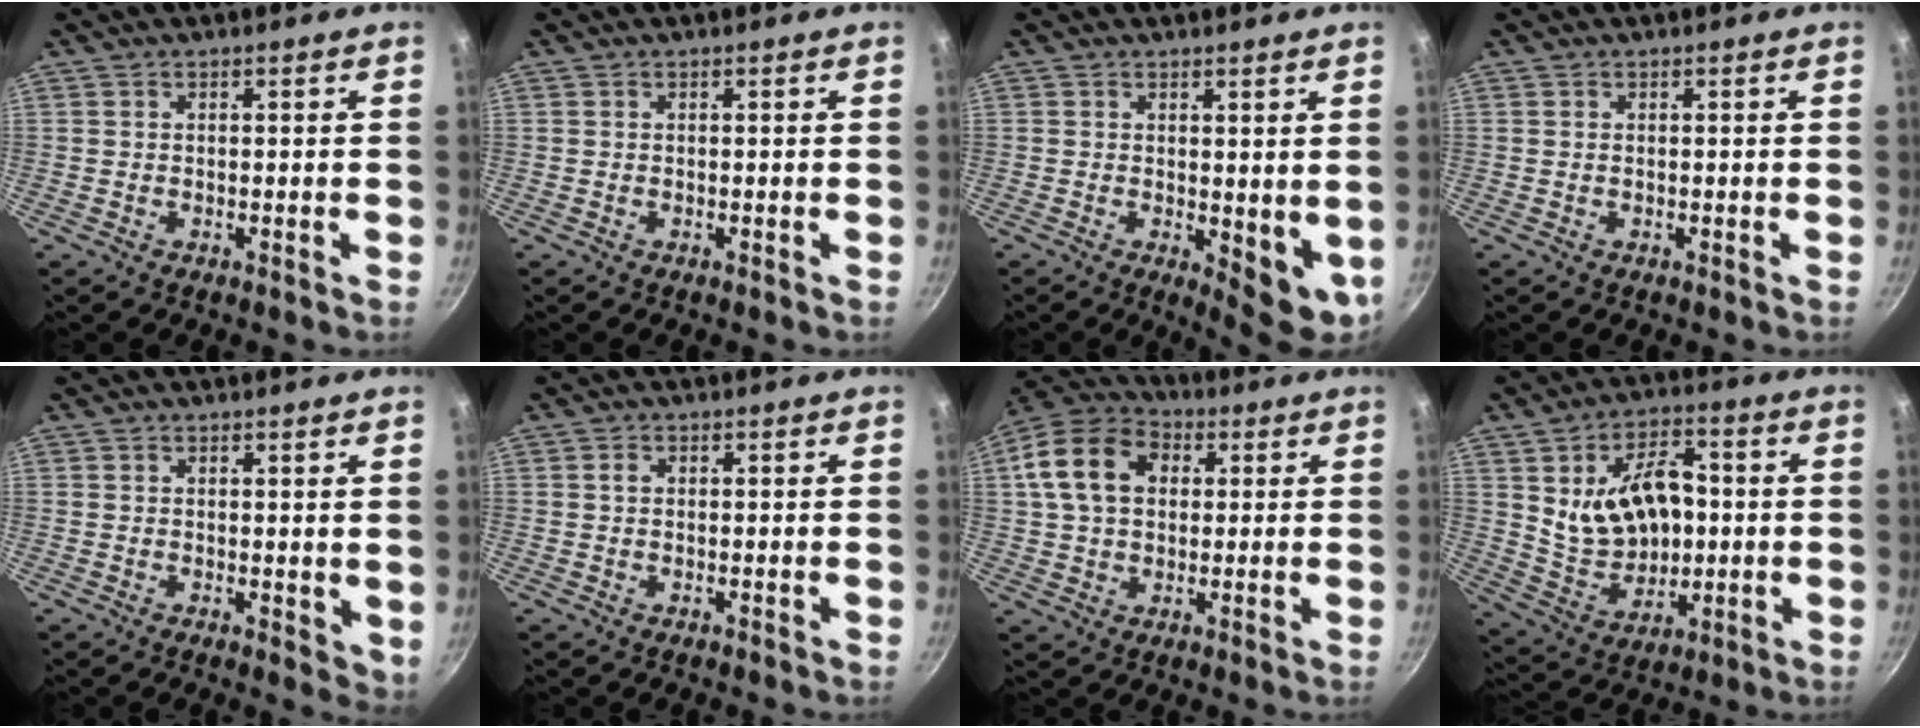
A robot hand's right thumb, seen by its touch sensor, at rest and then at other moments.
{"total": 0.0}
{"total": 7.4, "force": [0.5, 3.3, 6.6], "torque": [-0.066, -0.011, 0.015]}
{"total": 0.0}
{"total": 3.7, "force": [1.0, 2.2, 2.8], "torque": [-0.028, -0.003, 0.016]}
{"total": 1.1, "force": [0.1, 0.9, 0.6], "torque": [-0.008, 0.006, 0.003]}
{"total": 13.9, "force": [3.0, 10.1, 9.0], "torque": [-0.143, 0.019, 0.037]}
{"total": 16.3, "force": [1.4, 10.8, 12.2], "torque": [-0.172, -0.001, 0.040]}